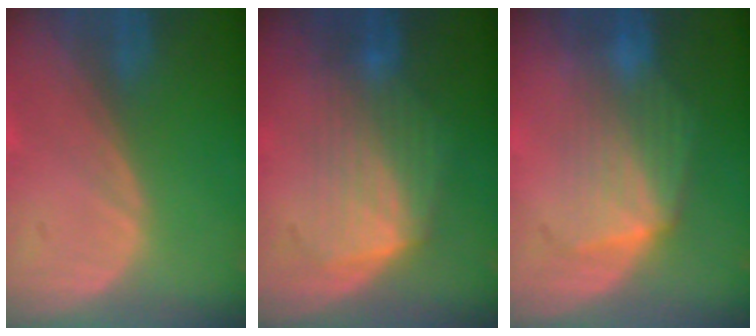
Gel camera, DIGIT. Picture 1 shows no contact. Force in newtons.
{"total": 6.4, "press": 6.3, "slide": 1.2}
{"total": 7.2, "press": 6.7, "slide": 2.6}